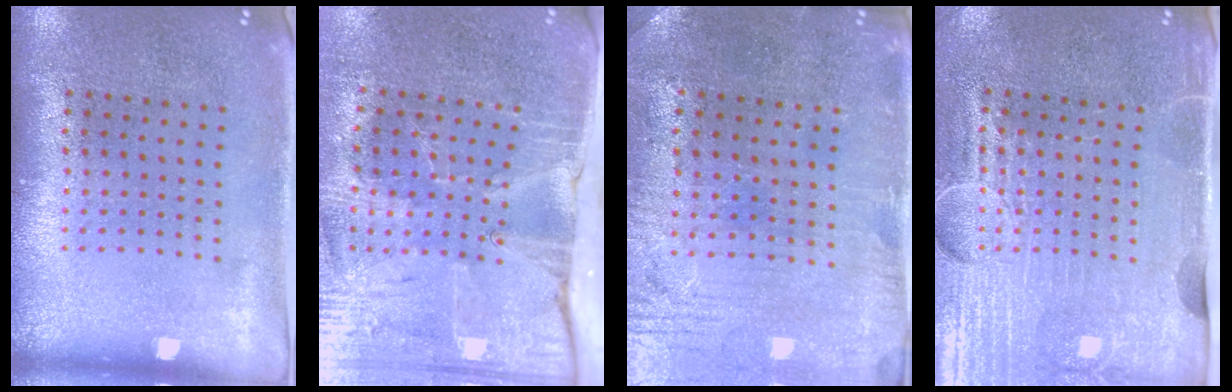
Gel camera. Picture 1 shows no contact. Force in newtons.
{"total": 4.3, "press": 3.6, "slide": 2.3}
{"total": 0.9, "press": 0.7, "slide": 0.6}
{"total": 4.5, "press": 4.0, "slide": 1.9}